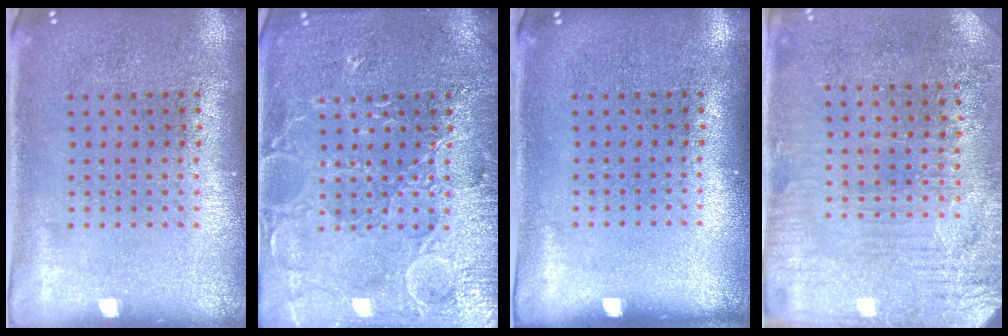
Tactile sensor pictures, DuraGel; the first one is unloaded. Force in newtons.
{"total": 5.6, "press": 5.5, "slide": 0.7}
{"total": 0.0}
{"total": 3.3, "press": 3.1, "slide": 1.2}